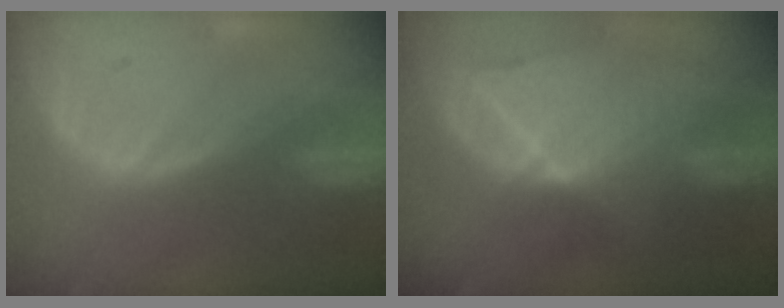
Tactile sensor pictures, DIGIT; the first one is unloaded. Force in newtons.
{"total": 9.2, "press": 8.3, "slide": 4.0}